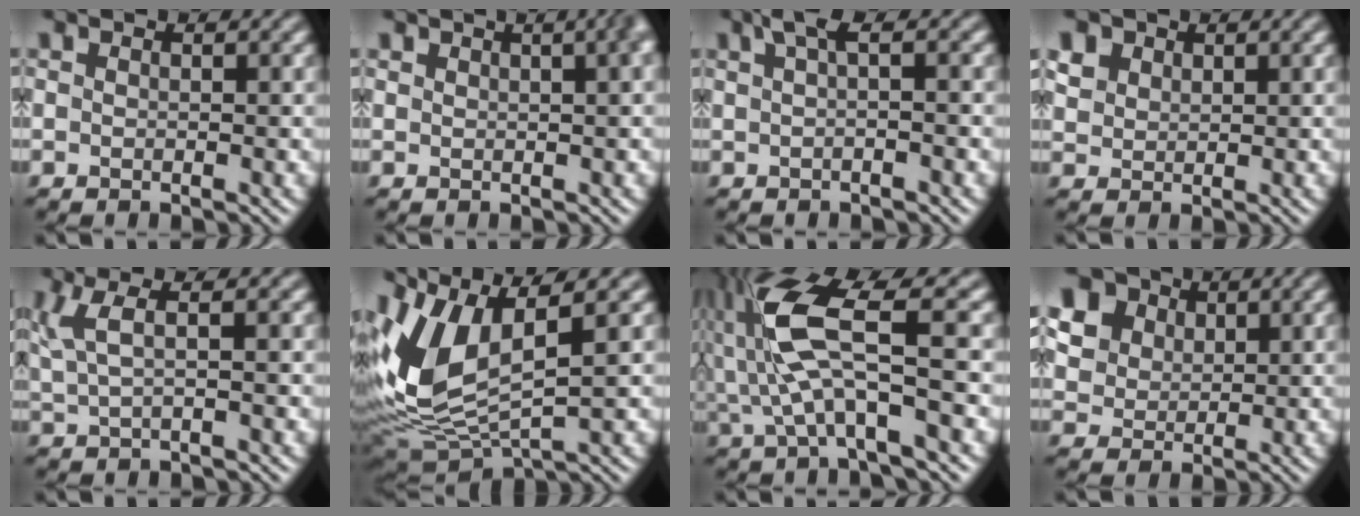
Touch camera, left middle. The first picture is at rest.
{"total": 5.2, "force": [1.8, 2.9, 3.9], "torque": [0.000, 0.043, 0.011]}
{"total": 1.6, "force": [0.4, 0.2, 1.5], "torque": [-0.023, 0.014, 0.007]}
{"total": 2.4, "force": [1.4, 1.9, 0.5], "torque": [-0.020, 0.017, 0.035]}
{"total": 3.2, "force": [1.4, 0.9, 2.7], "torque": [-0.059, 0.015, 0.032]}
{"total": 9.7, "force": [2.3, 4.5, 8.4], "torque": [-0.201, 0.001, 0.053]}
{"total": 8.8, "force": [0.8, 3.1, 8.2], "torque": [-0.176, 0.016, 0.011]}
{"total": 12.0, "force": [5.8, 9.3, 4.8], "torque": [-0.128, 0.032, 0.098]}